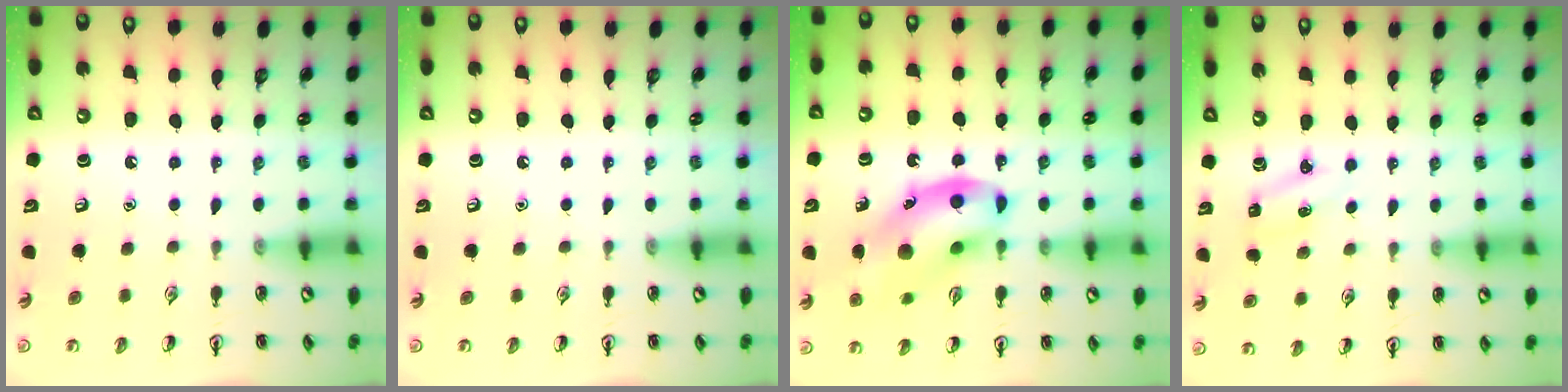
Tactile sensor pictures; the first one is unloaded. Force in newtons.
{"total": 0.0}
{"total": 14.6, "press": 14.3, "slide": 2.6}
{"total": 2.5, "press": 2.3, "slide": 0.8}